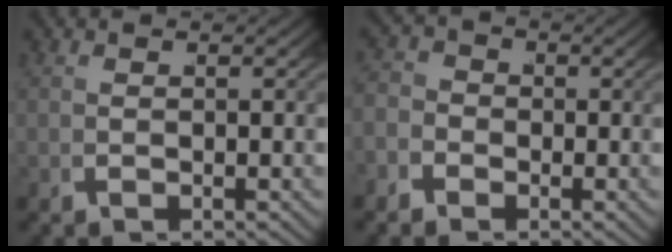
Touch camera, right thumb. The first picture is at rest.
{"total": 2.3, "force": [-1.0, 2.0, 0.6], "torque": [-0.005, -0.005, -0.025]}